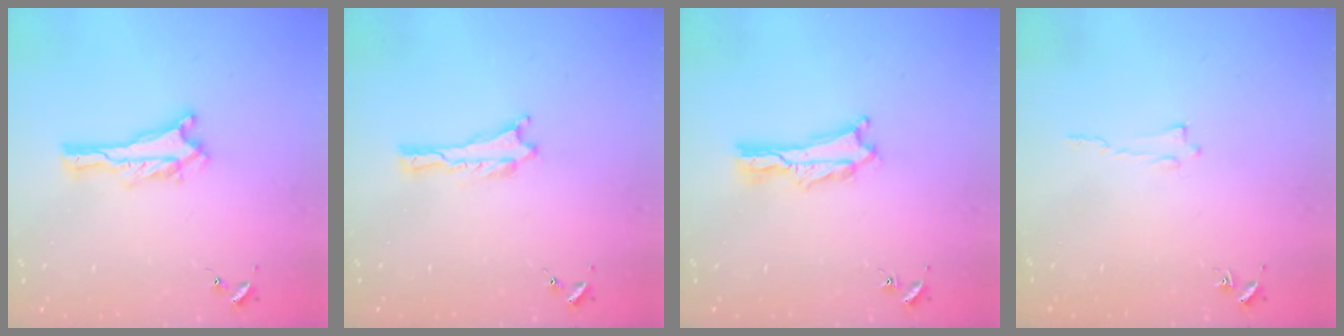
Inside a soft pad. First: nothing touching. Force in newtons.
{"total": 0.0}
{"total": 1.4, "press": 1.4, "slide": 0.3}
{"total": 0.0}